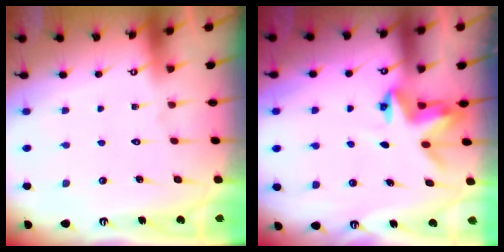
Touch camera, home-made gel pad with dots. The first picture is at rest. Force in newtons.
{"total": 3.9, "press": 3.9, "slide": 0.4}